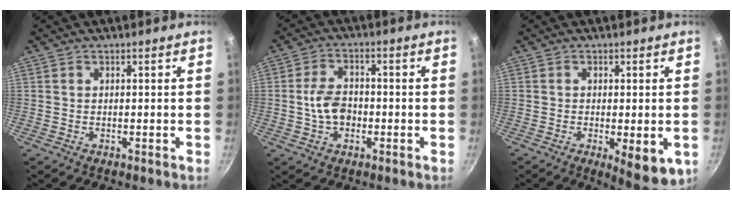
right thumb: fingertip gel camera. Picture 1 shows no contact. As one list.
[{"total": 6.5, "force": [-1.0, 4.5, 4.6], "torque": [-0.075, 0.017, -0.021]}, {"total": 8.3, "force": [-2.4, 2.8, 7.4], "torque": [-0.099, -0.018, -0.030]}]